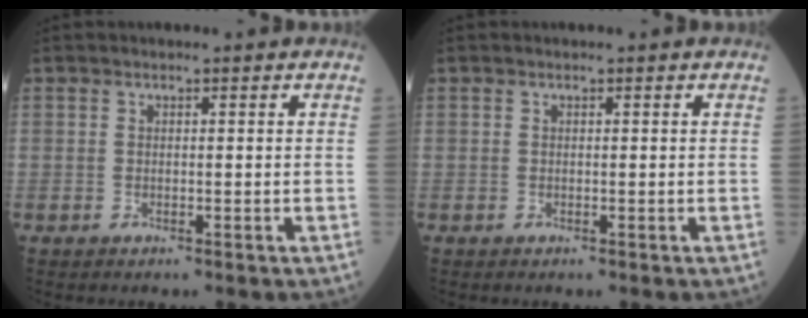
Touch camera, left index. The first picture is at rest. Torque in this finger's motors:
{"motor_torque": [0.08, 0.08, 0.00, 0.00]}